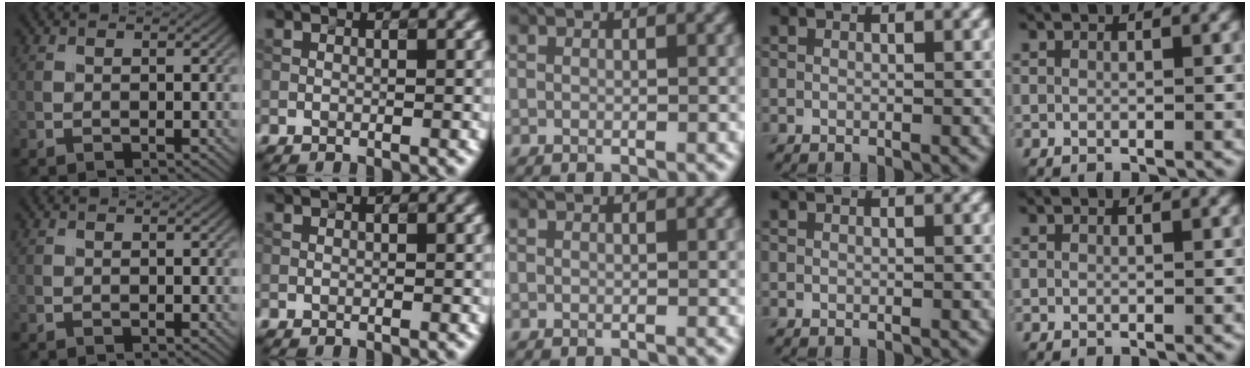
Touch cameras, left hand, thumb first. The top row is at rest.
{}